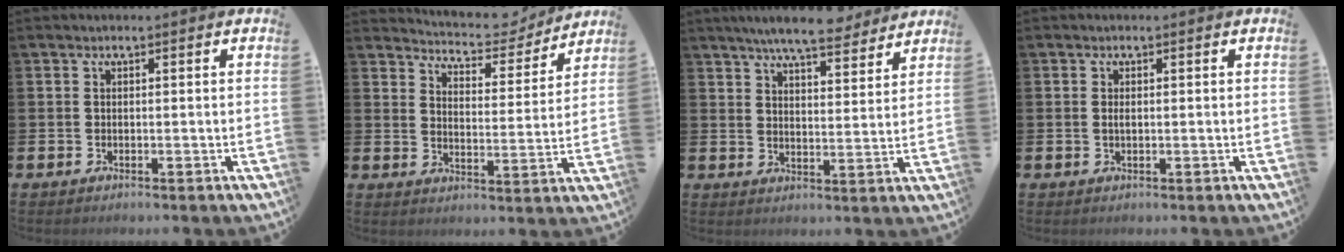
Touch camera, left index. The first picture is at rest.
{"total": 5.9, "force": [5.7, 1.2, 0.8], "torque": [-0.031, -0.045, 0.096]}
{"total": 7.5, "force": [7.0, 1.0, 2.5], "torque": [-0.059, -0.032, 0.124]}
{"total": 0.7, "force": [0.1, 0.3, 0.6], "torque": [-0.012, 0.001, 0.000]}